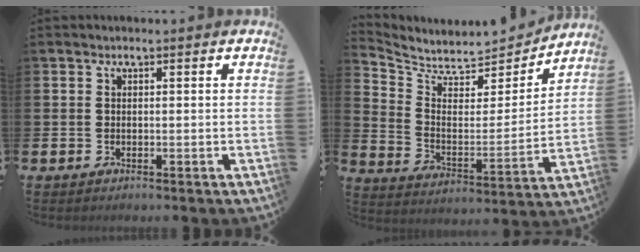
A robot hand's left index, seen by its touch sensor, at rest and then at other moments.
{"total": 6.2, "force": [5.9, 1.8, 0.5], "torque": [-0.053, -0.059, 0.098]}